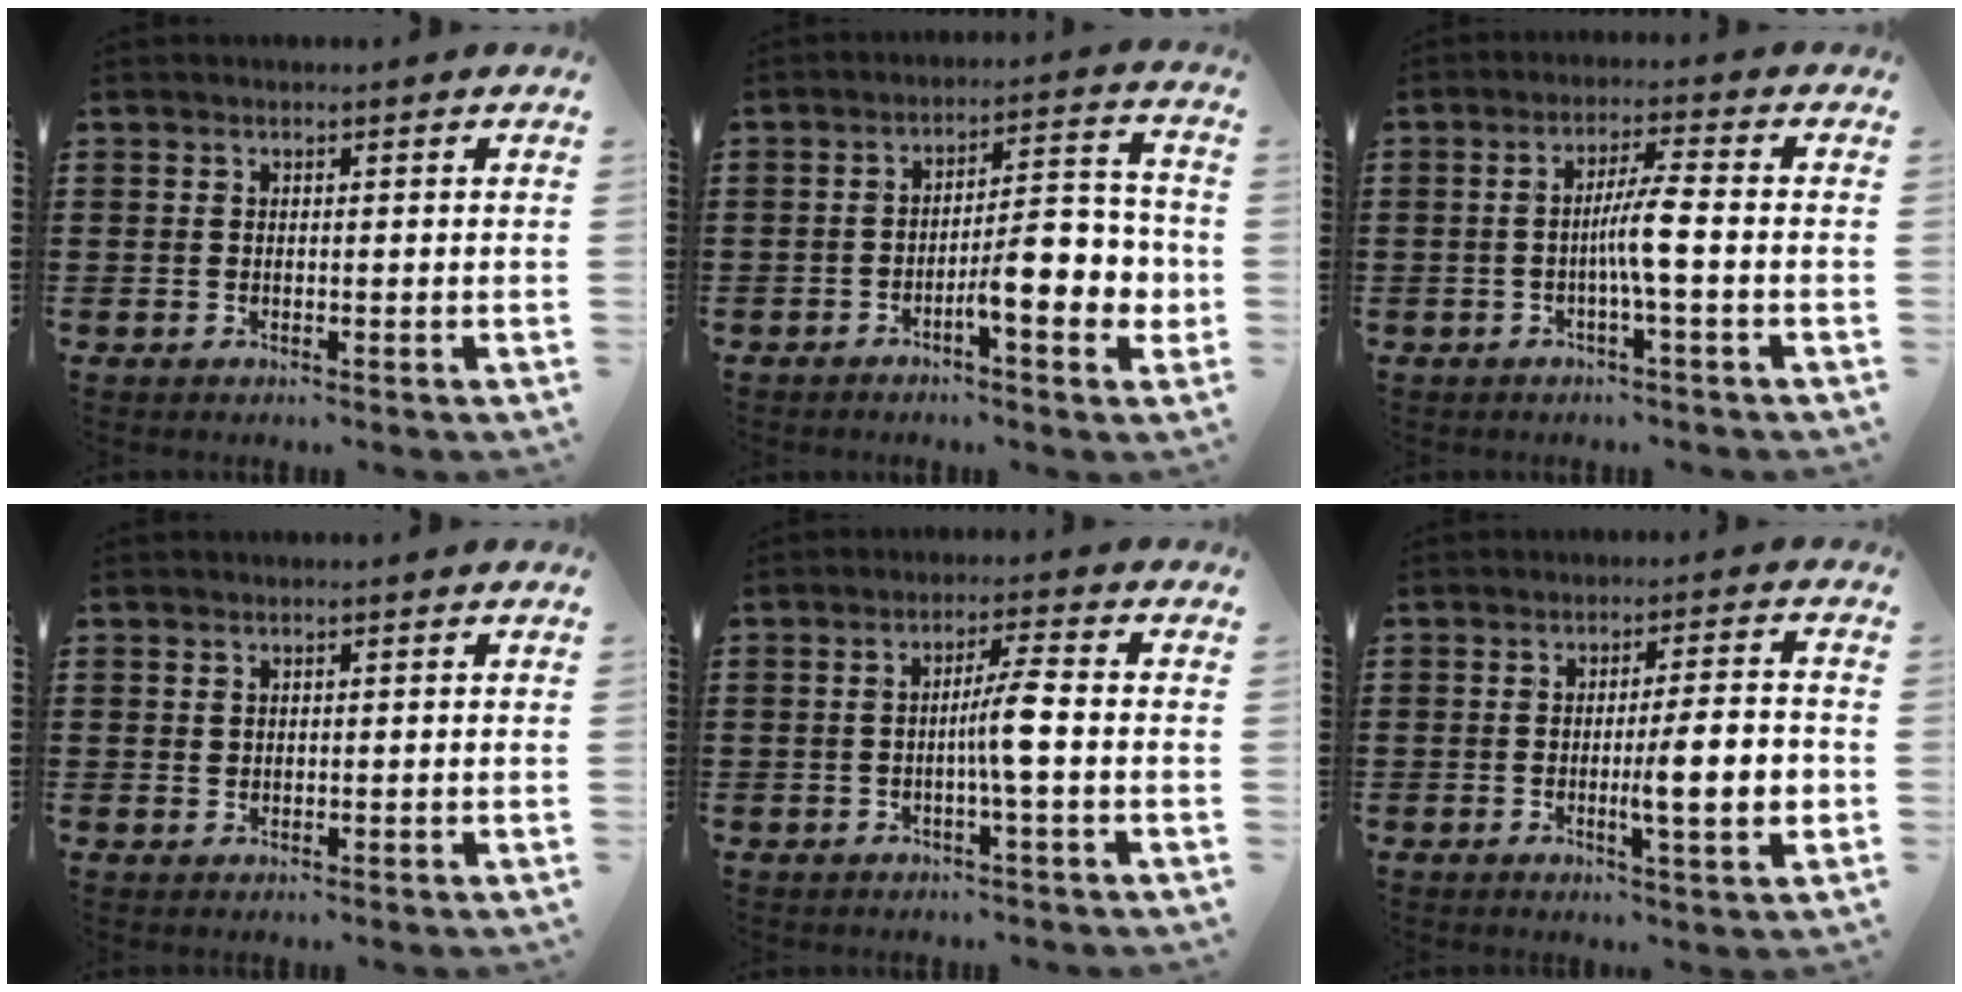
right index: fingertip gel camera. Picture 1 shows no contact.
{"total": 8.7, "force": [-2.8, 2.4, 7.9], "torque": [-0.113, -0.014, -0.053]}
{"total": 4.9, "force": [-1.1, -0.2, 4.8], "torque": [-0.087, -0.004, -0.023]}
{"total": 0.8, "force": [0.4, 0.6, 0.2], "torque": [-0.006, 0.003, 0.009]}
{"total": 4.9, "force": [-0.9, -0.2, 4.9], "torque": [-0.088, -0.002, -0.021]}
{"total": 7.7, "force": [-1.3, 1.1, 7.5], "torque": [-0.108, -0.008, -0.024]}